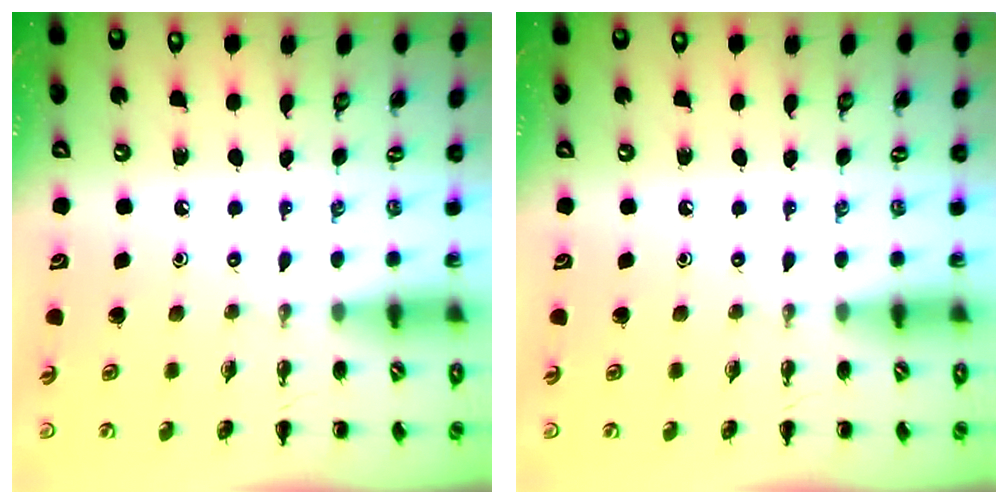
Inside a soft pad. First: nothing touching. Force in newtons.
{"total": 0.0}